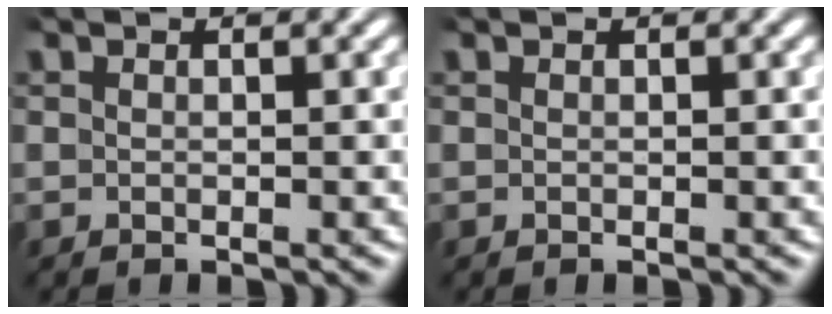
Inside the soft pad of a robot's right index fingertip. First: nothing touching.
{"total": 0.0}